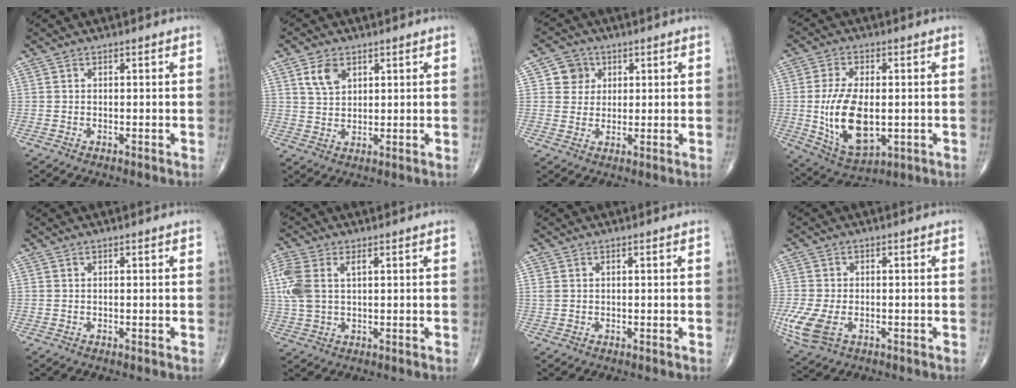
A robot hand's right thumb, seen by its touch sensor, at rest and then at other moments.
{"total": 5.1, "force": [2.4, 3.2, 3.1], "torque": [-0.045, -0.011, 0.048]}
{"total": 4.9, "force": [1.6, 4.6, 0.9], "torque": [0.012, 0.000, 0.022]}
{"total": 14.4, "force": [-1.2, 7.4, 12.3], "torque": [-0.228, -0.012, -0.008]}
{"total": 0.0}
{"total": 8.6, "force": [2.2, 4.8, 6.8], "torque": [-0.186, 0.015, 0.046]}
{"total": 0.9, "force": [0.3, 0.7, 0.5], "torque": [-0.012, 0.004, 0.007]}
{"total": 8.6, "force": [-2.6, 5.1, 6.3], "torque": [-0.159, -0.006, -0.044]}